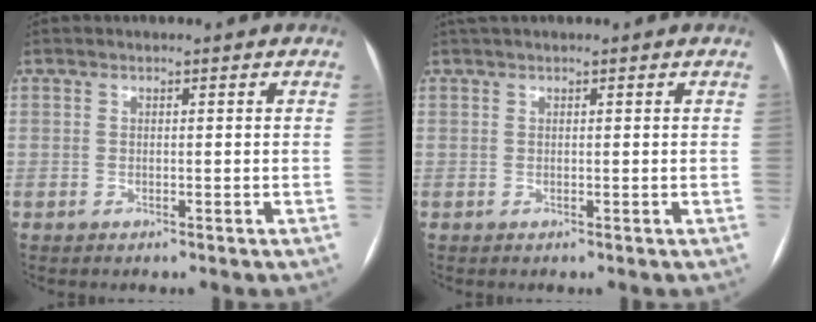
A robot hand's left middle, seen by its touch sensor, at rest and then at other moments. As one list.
[{"total": 1.8, "force": [1.6, 0.1, 0.9], "torque": [-0.012, 0.032, 0.029]}]